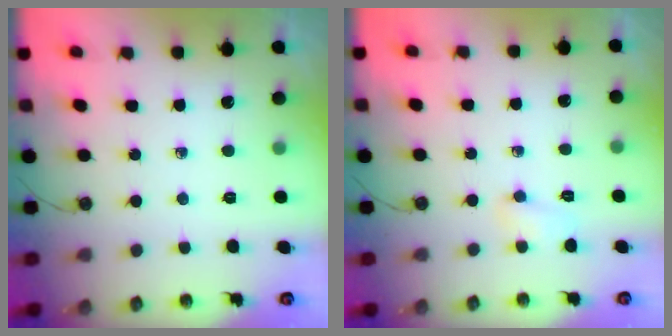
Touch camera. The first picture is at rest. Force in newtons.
{"total": 7.0, "press": 4.1, "slide": 5.7}